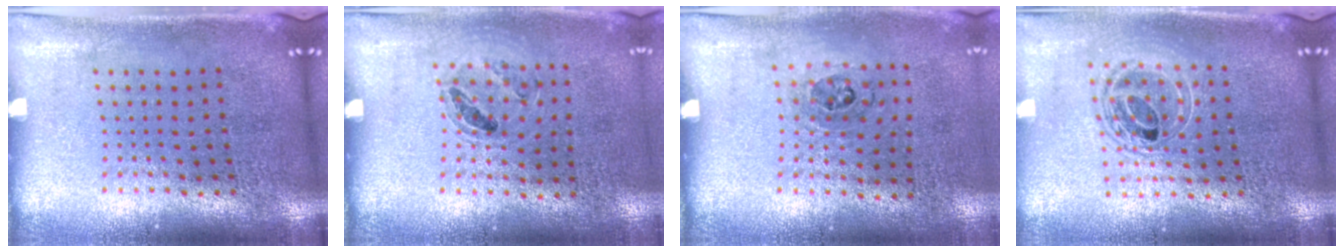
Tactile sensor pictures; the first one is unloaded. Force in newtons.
{"total": 0.9, "press": 0.9, "slide": 0.1}
{"total": 1.1, "press": 0.7, "slide": 0.8}
{"total": 1.7, "press": 1.4, "slide": 0.9}